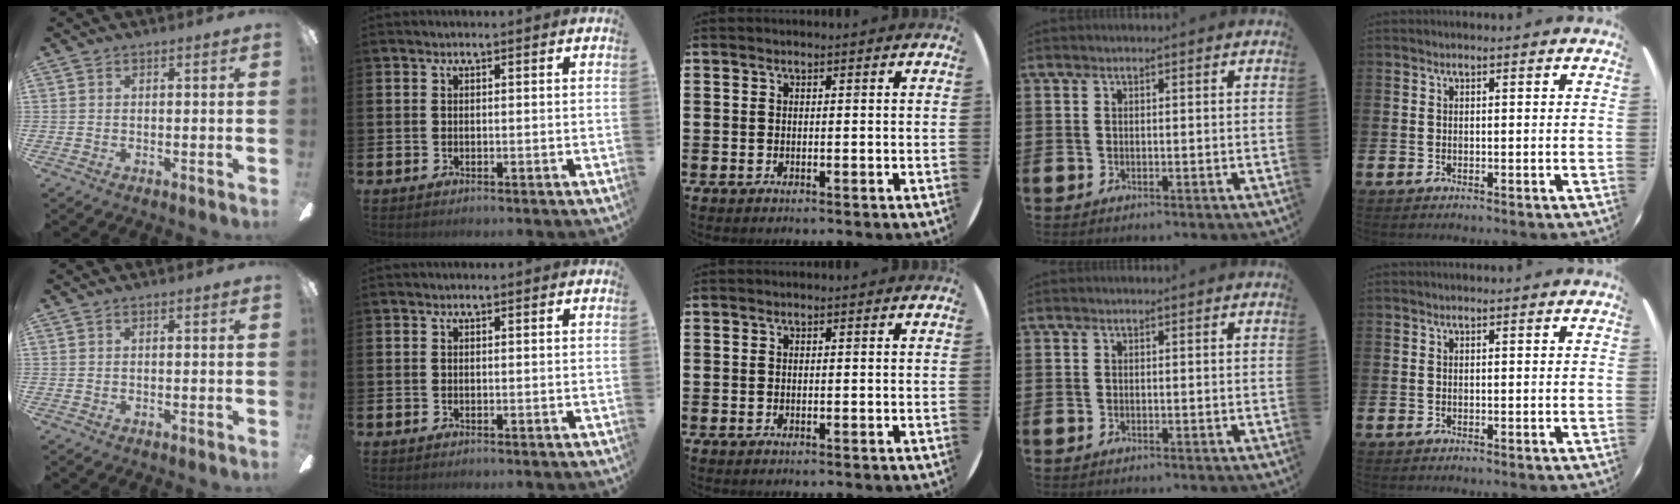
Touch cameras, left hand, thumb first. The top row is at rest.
{}